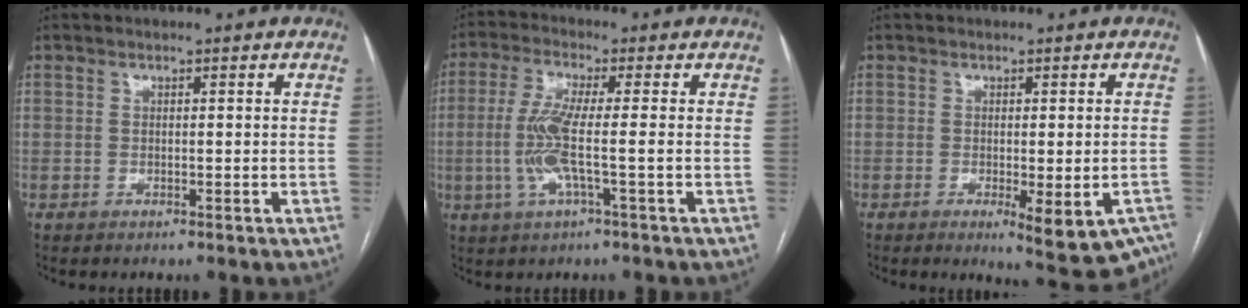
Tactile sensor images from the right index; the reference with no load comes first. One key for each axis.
{"total": 7.6, "fx": -1.2, "fy": 0.4, "fz": 7.5, "tx": -0.161, "ty": 0.000, "tz": -0.027}
{"total": 10.3, "fx": -6.8, "fy": 3.4, "fz": 6.8, "tx": -0.053, "ty": -0.011, "tz": -0.093}